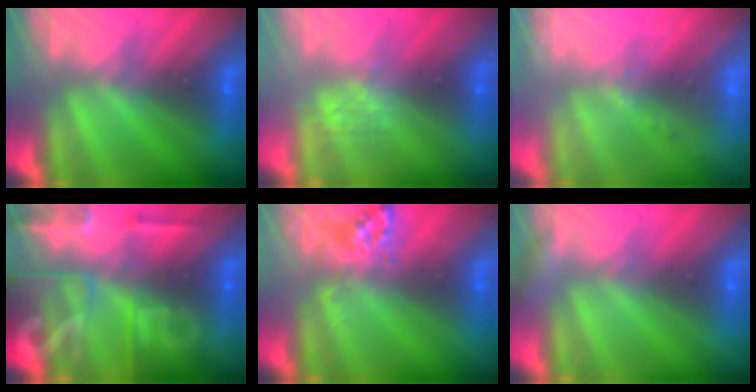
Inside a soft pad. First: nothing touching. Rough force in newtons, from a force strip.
{"total": 2.6}
{"total": 2.4}
{"total": 7.1}
{"total": 2.6}
{"total": 2.3}